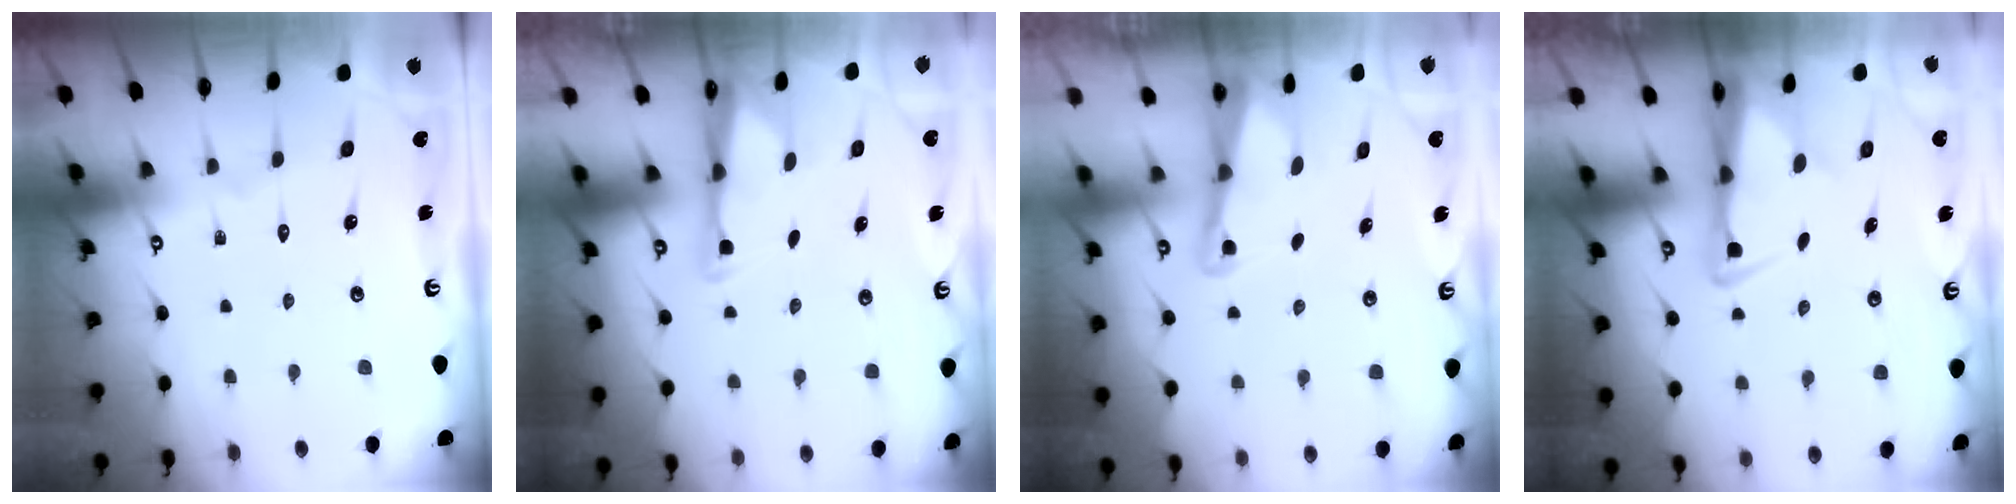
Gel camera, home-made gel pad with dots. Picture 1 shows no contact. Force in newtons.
{"total": 2.6, "press": 2.6, "slide": 0.4}
{"total": 2.2, "press": 2.2, "slide": 0.3}
{"total": 3.9, "press": 3.9, "slide": 0.7}